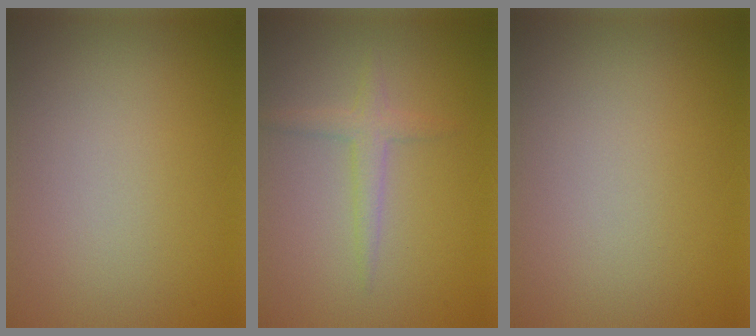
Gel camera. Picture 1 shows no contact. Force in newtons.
{"total": 1.9, "press": 1.9, "slide": 0.1}
{"total": 0.0}